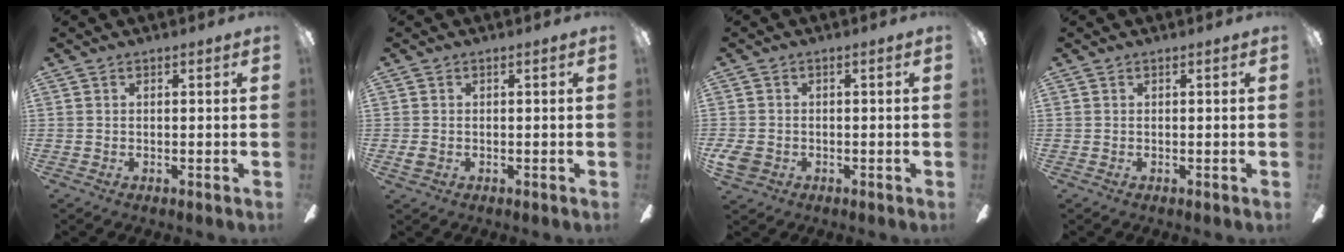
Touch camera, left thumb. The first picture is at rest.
{"total": 1.4, "force": [-0.5, 1.0, 0.8], "torque": [-0.014, 0.002, -0.008]}
{"total": 3.7, "force": [-1.6, 2.6, 2.0], "torque": [-0.049, 0.003, -0.032]}
{"total": 0.0}